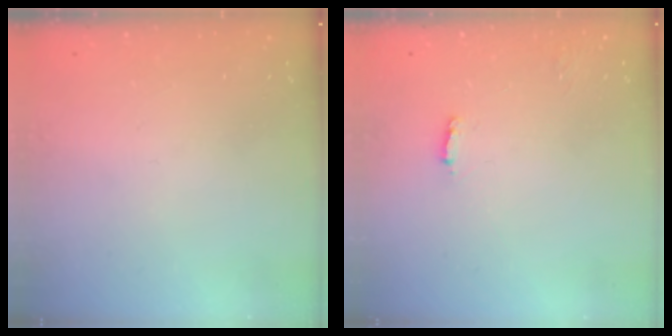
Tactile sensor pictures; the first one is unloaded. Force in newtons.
{"total": 2.2, "press": 2.2, "slide": 0.1}